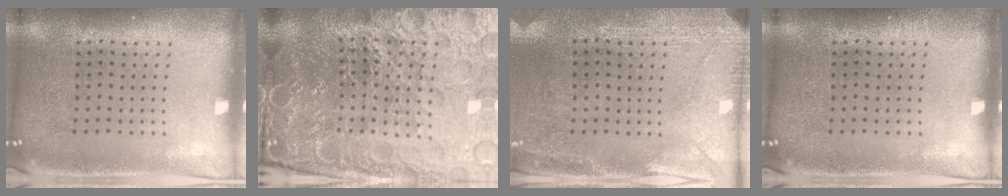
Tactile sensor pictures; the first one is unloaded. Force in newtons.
{"total": 5.5, "press": 5.1, "slide": 2.2}
{"total": 2.9, "press": 2.5, "slide": 1.5}
{"total": 0.0}